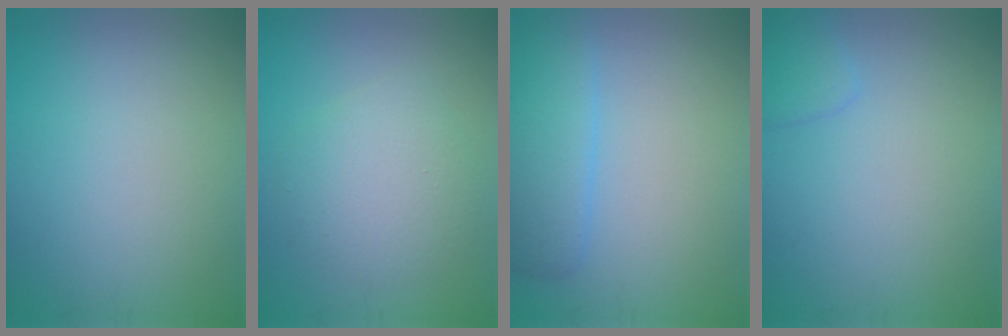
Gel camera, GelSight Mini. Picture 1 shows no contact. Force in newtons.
{"total": 3.8, "press": 3.8, "slide": 0.2}
{"total": 3.9, "press": 3.9, "slide": 0.3}
{"total": 1.5, "press": 1.4, "slide": 0.1}